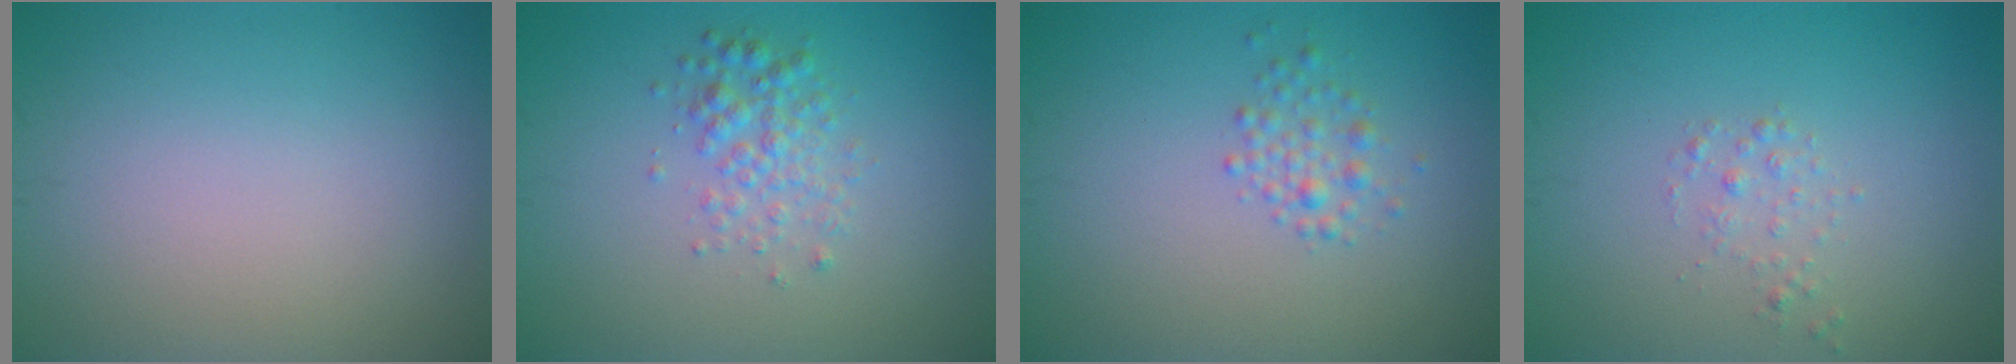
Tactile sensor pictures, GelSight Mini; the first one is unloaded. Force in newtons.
{"total": 2.3, "press": 2.3, "slide": 0.1}
{"total": 1.7, "press": 1.7, "slide": 0.0}
{"total": 1.0, "press": 1.0, "slide": 0.0}